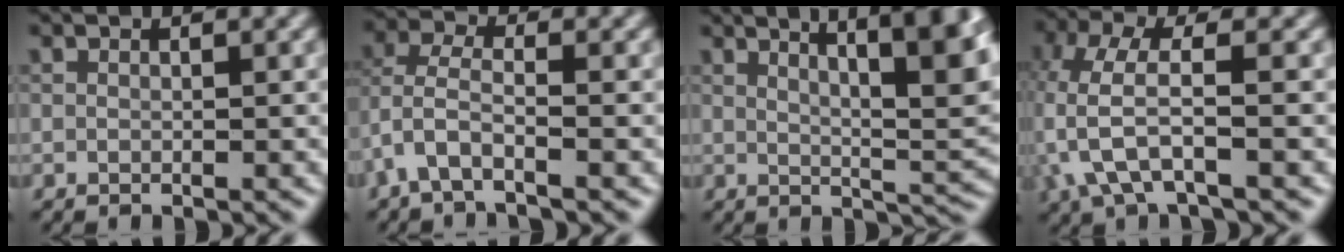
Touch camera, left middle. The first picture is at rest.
{"total": 3.0, "force": [-2.0, 0.8, 2.1], "torque": [-0.058, 0.006, -0.041]}
{"total": 10.6, "force": [4.9, 2.7, 9.0], "torque": [-0.081, 0.026, 0.062]}
{"total": 4.5, "force": [-1.7, 1.6, 3.8], "torque": [-0.103, 0.002, -0.032]}